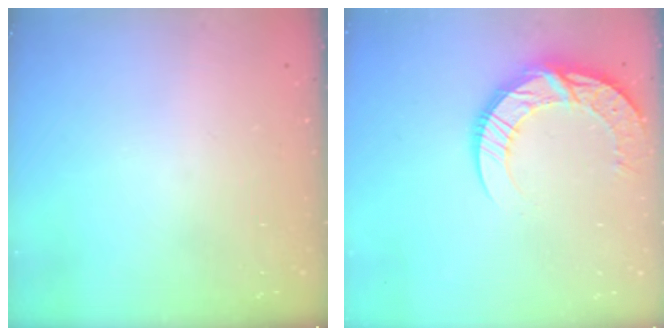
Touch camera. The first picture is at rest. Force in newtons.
{"total": 13.9, "press": 13.8, "slide": 1.4}